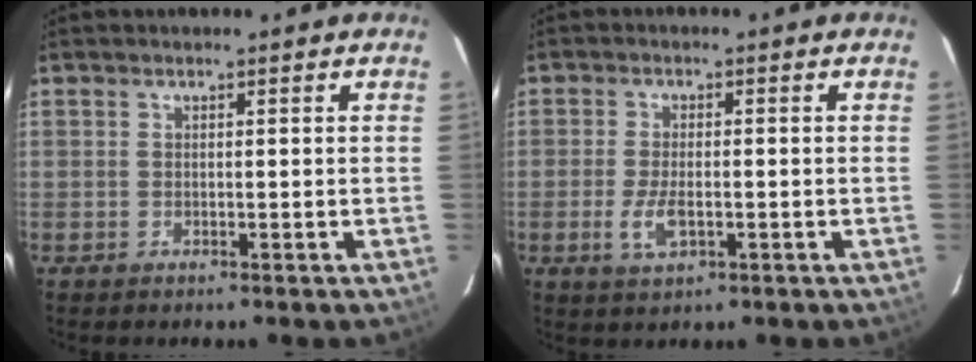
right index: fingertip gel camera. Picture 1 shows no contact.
{"total": 4.8, "force": [-1.6, 2.0, 4.1], "torque": [-0.090, -0.005, -0.028]}